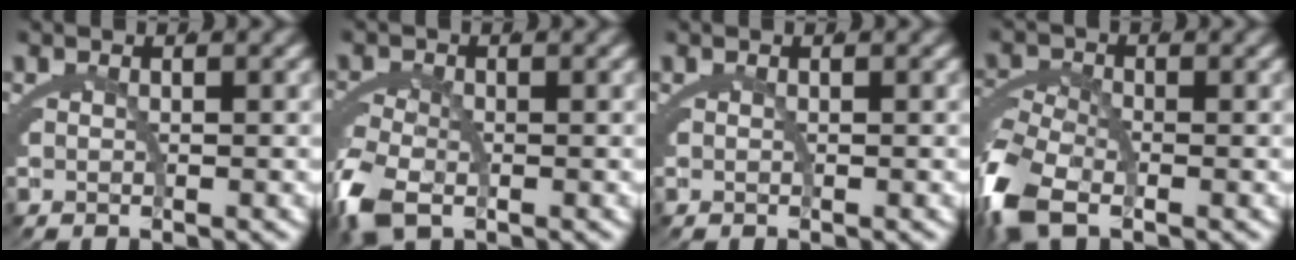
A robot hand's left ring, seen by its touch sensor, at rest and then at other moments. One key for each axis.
{"total": 3.8, "fx": -1.6, "fy": 2.1, "fz": 2.7, "tx": -0.073, "ty": -0.016, "tz": -0.016}
{"total": 0.0}
{"total": 4.3, "fx": -2.1, "fy": 2.3, "fz": 3.0, "tx": -0.078, "ty": -0.015, "tz": -0.028}